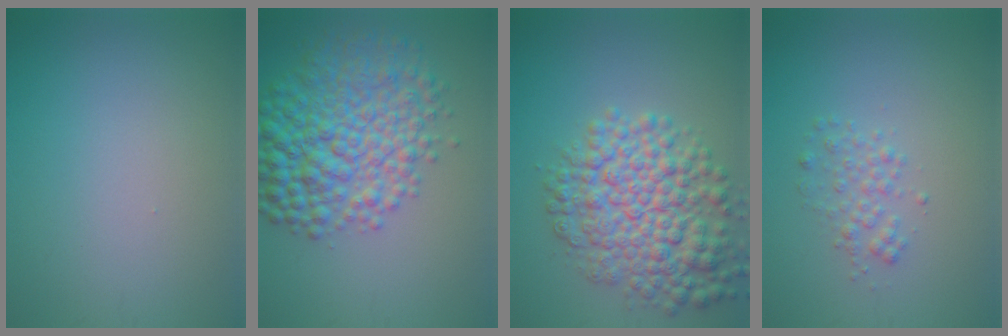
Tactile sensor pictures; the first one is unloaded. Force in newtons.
{"total": 8.5, "press": 8.5, "slide": 0.1}
{"total": 8.1, "press": 8.1, "slide": 0.2}
{"total": 1.7, "press": 1.7, "slide": 0.0}